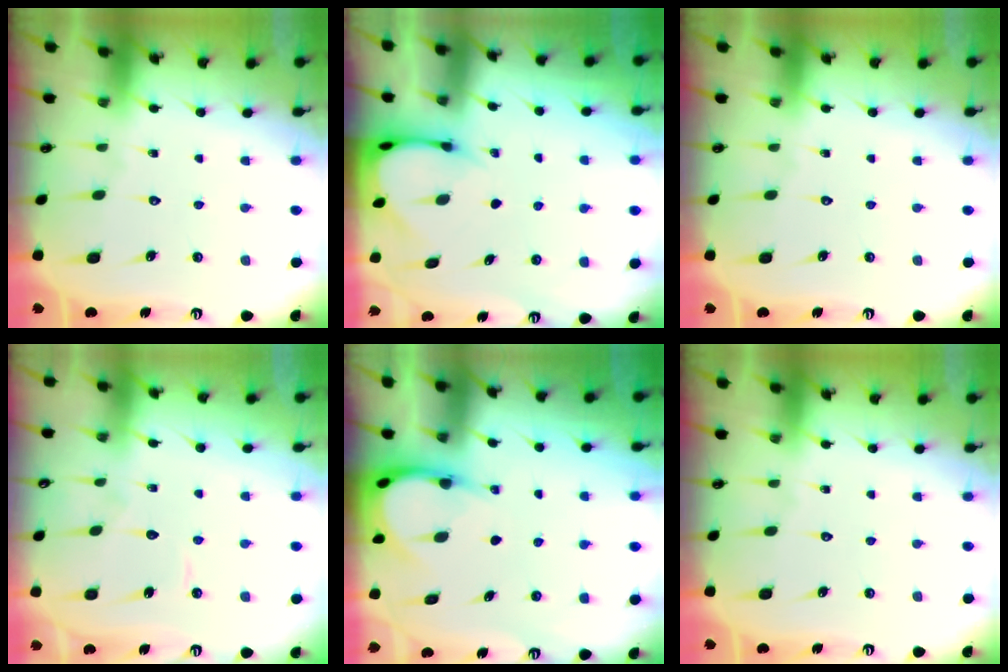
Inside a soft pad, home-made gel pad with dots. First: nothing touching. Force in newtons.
{"total": 3.4, "press": 3.4, "slide": 0.2}
{"total": 0.0}
{"total": 3.4, "press": 3.4, "slide": 0.2}
{"total": 3.8, "press": 3.8, "slide": 0.4}
{"total": 0.0}